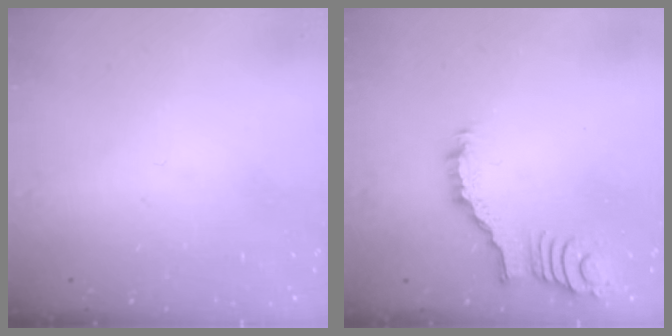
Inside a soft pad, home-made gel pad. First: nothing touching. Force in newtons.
{"total": 2.7, "press": 2.7, "slide": 0.3}